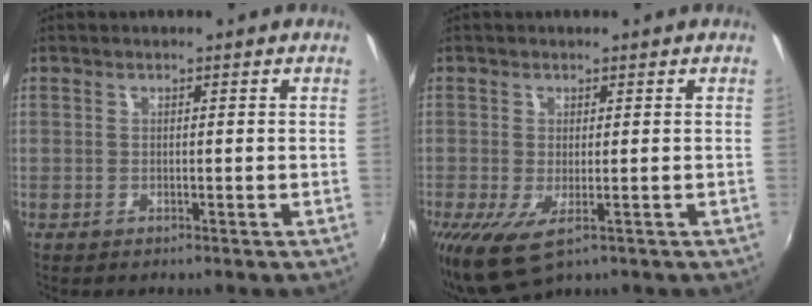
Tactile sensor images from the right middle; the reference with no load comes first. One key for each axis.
{"total": 4.7, "fx": -1.8, "fy": 1.8, "fz": 4.0, "tx": -0.076, "ty": -0.021, "tz": -0.025}